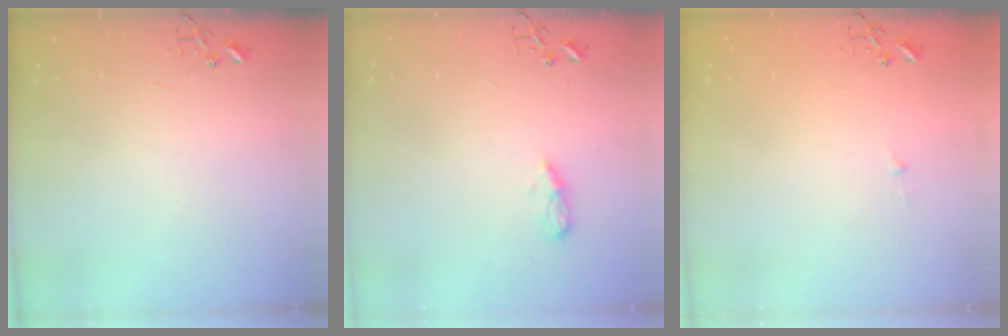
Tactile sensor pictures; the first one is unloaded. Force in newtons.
{"total": 5.1, "press": 5.1, "slide": 0.5}
{"total": 2.6, "press": 2.5, "slide": 0.4}